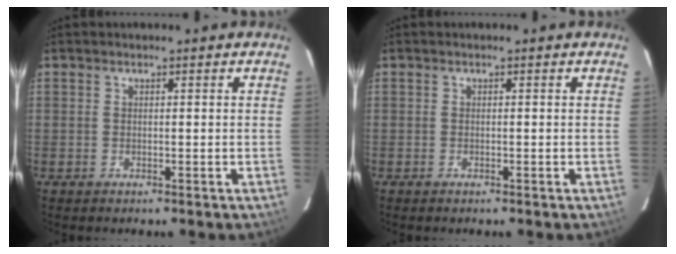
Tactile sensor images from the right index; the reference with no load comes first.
{"total": 0.0}